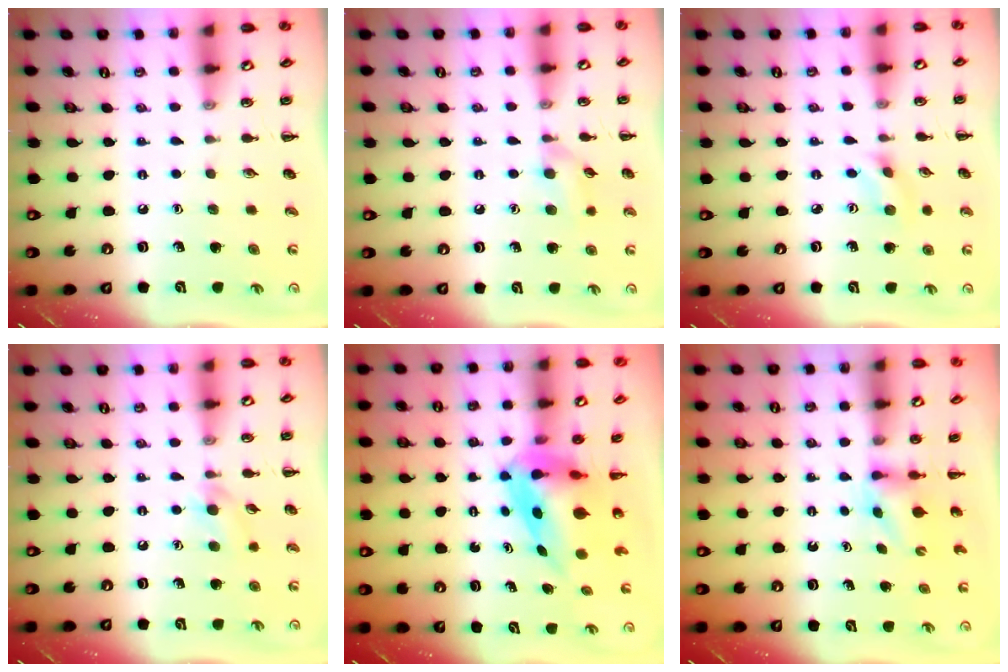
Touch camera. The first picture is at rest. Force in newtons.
{"total": 8.1, "press": 7.9, "slide": 1.7}
{"total": 2.7, "press": 2.6, "slide": 0.8}
{"total": 5.1, "press": 4.7, "slide": 2.0}
{"total": 7.1, "press": 6.7, "slide": 2.2}
{"total": 2.7, "press": 2.5, "slide": 1.0}